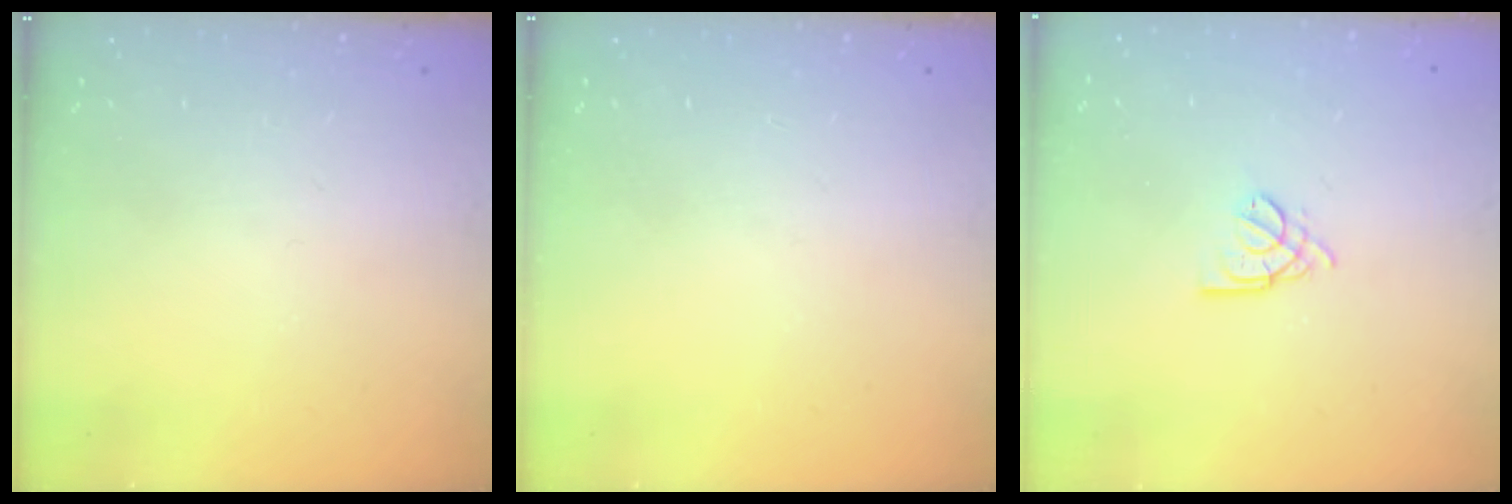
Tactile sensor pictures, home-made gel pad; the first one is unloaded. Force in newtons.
{"total": 0.0}
{"total": 3.0, "press": 2.9, "slide": 0.5}